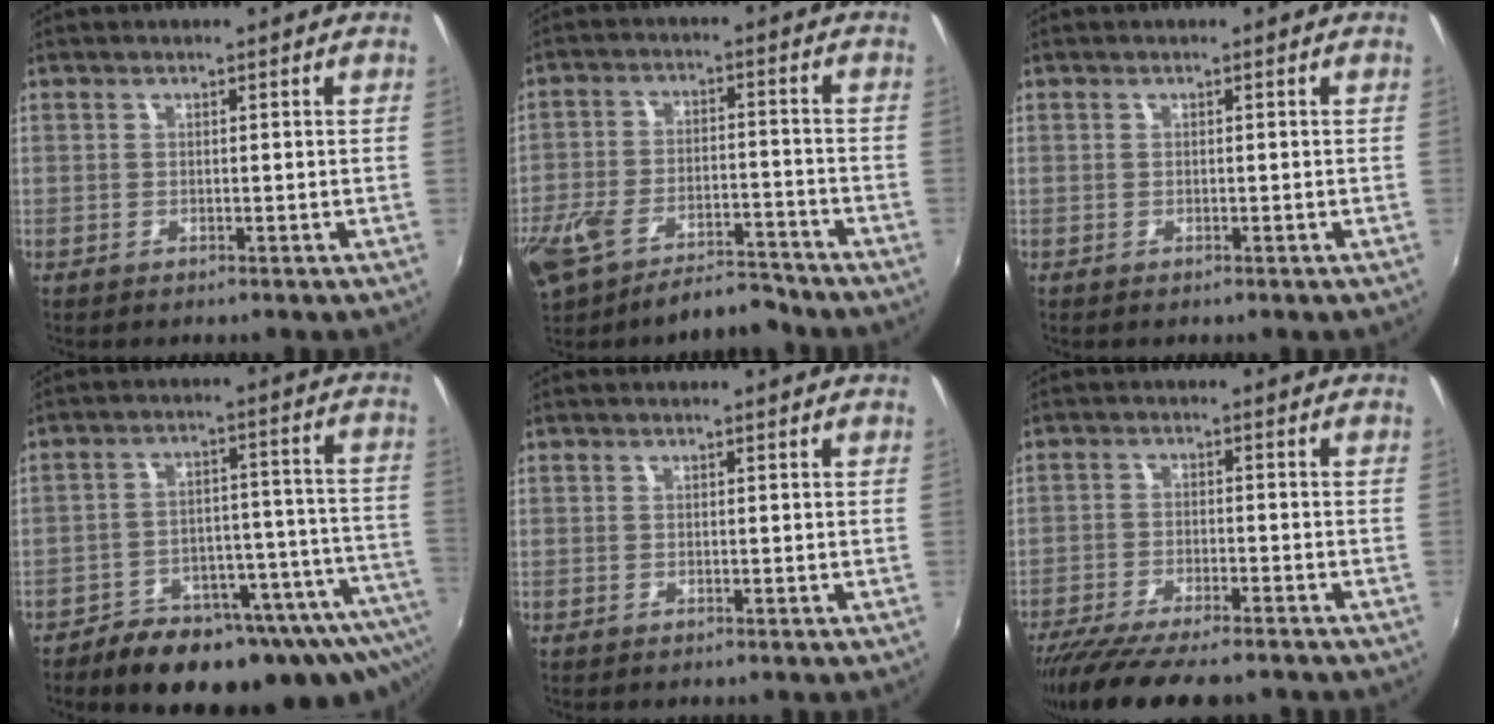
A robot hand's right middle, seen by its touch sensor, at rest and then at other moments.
{"total": 13.8, "force": [-10.7, 5.3, 7.0], "torque": [-0.167, -0.014, -0.173]}
{"total": 0.0}
{"total": 26.6, "force": [-20.5, 10.0, 13.7], "torque": [-0.188, -0.004, -0.259]}
{"total": 0.0}
{"total": 14.3, "force": [-11.9, 2.8, 7.4], "torque": [-0.154, -0.043, -0.189]}